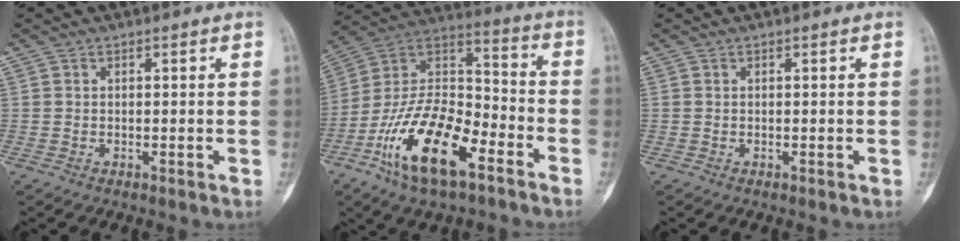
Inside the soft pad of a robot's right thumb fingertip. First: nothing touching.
{"total": 20.9, "force": [-10.8, 9.0, 15.4], "torque": [-0.277, 0.071, -0.198]}
{"total": 0.0}